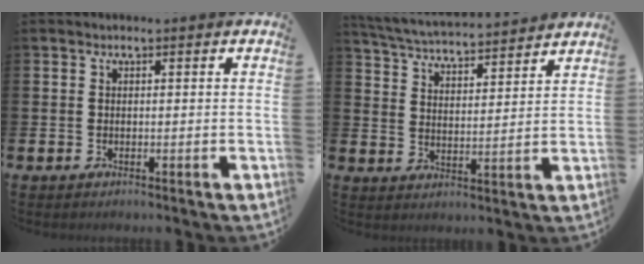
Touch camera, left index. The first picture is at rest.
{"total": 5.0, "force": [4.9, 0.3, 0.7], "torque": [-0.039, -0.040, 0.084]}